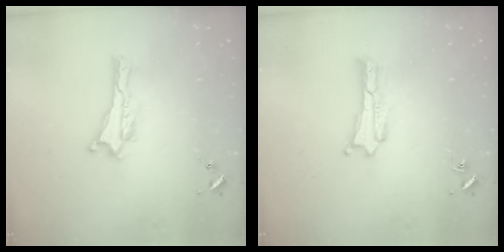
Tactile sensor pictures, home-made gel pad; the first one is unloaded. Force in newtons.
{"total": 0.0}